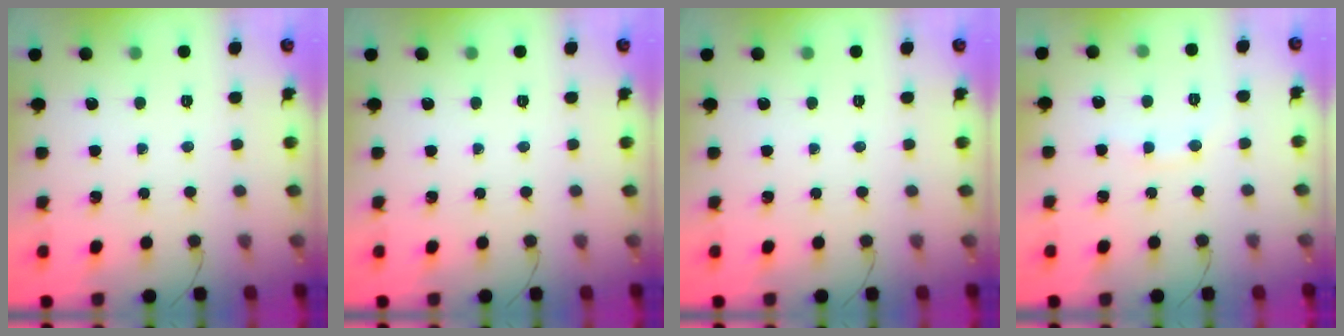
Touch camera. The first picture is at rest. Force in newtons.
{"total": 0.0}
{"total": 0.0}
{"total": 5.8, "press": 5.6, "slide": 1.6}